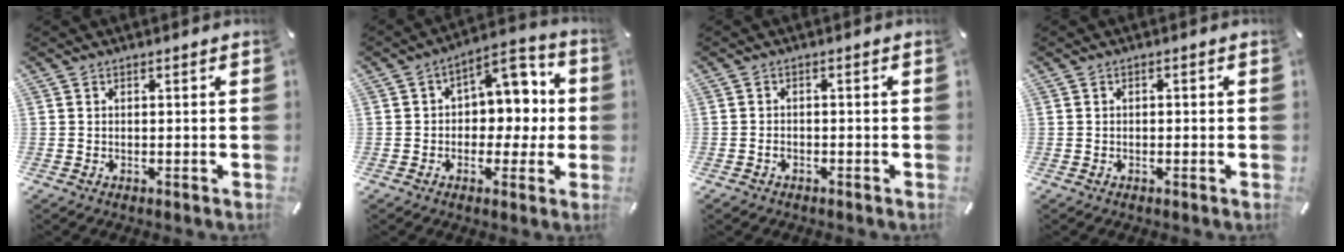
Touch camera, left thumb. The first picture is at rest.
{"total": 10.1, "force": [1.3, 7.7, 6.5], "torque": [-0.070, -0.013, 0.021]}
{"total": 1.7, "force": [-0.9, 1.1, 0.9], "torque": [-0.018, 0.003, -0.018]}
{"total": 0.6, "force": [-0.3, 0.4, 0.4], "torque": [-0.007, 0.000, -0.006]}